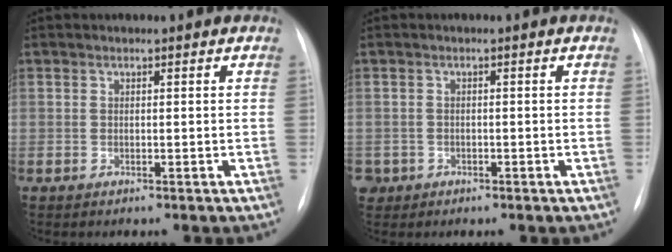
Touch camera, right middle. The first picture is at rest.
{"total": 2.3, "force": [-1.0, 2.1, 0.1], "torque": [0.001, 0.007, -0.015]}